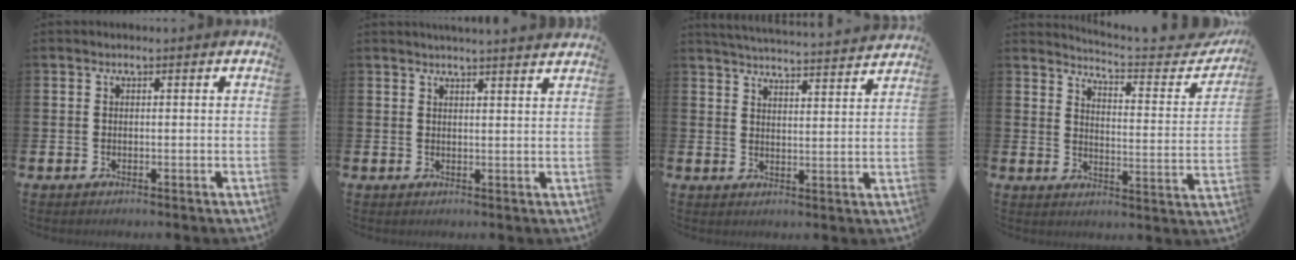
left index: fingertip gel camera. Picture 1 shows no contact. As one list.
[{"total": 2.7, "force": [2.7, -0.5, 0.1], "torque": [0.009, -0.020, 0.045]}, {"total": 4.9, "force": [4.9, -0.3, 0.4], "torque": [-0.015, -0.043, 0.083]}, {"total": 4.5, "force": [4.3, 0.0, 1.5], "torque": [-0.032, -0.048, 0.062]}]